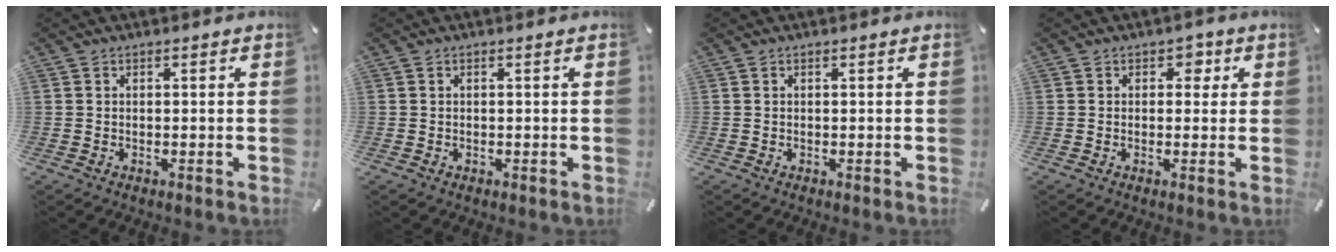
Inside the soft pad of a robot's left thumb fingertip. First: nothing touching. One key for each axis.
{"total": 0.0}
{"total": 0.0}
{"total": 2.8, "fx": 0.7, "fy": 2.2, "fz": 1.5, "tx": -0.002, "ty": -0.005, "tz": 0.001}